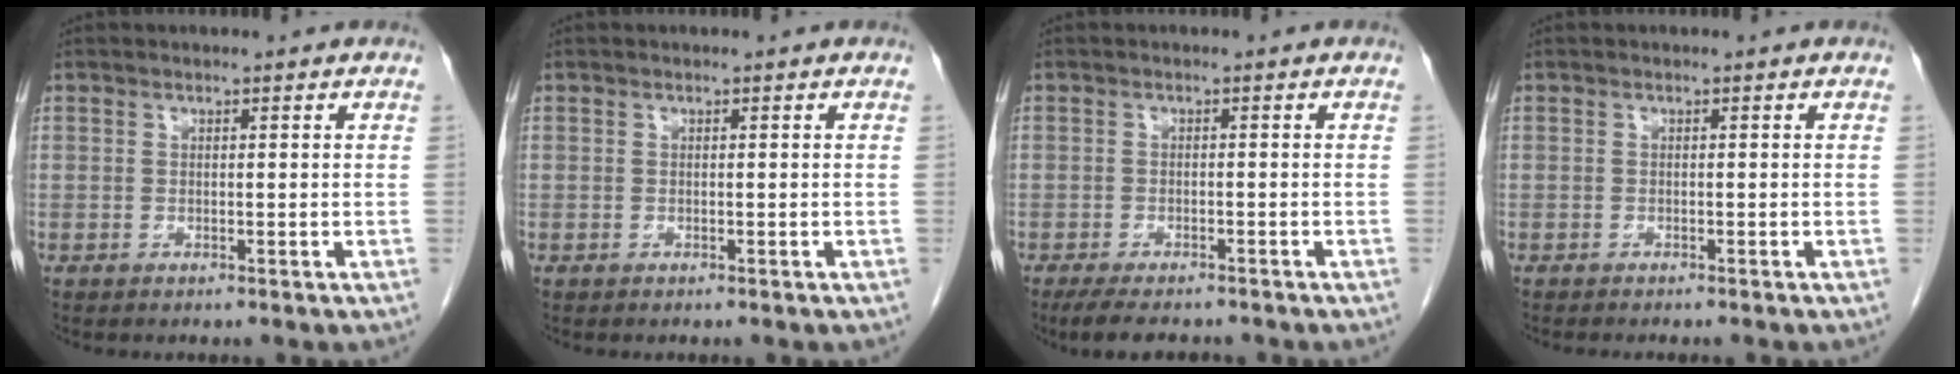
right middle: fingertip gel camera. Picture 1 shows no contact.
{"total": 0.0}
{"total": 7.0, "force": [-5.9, 1.9, 3.3], "torque": [-0.051, -0.010, -0.087]}
{"total": 2.8, "force": [-2.4, 0.4, 1.3], "torque": [-0.021, -0.005, -0.026]}